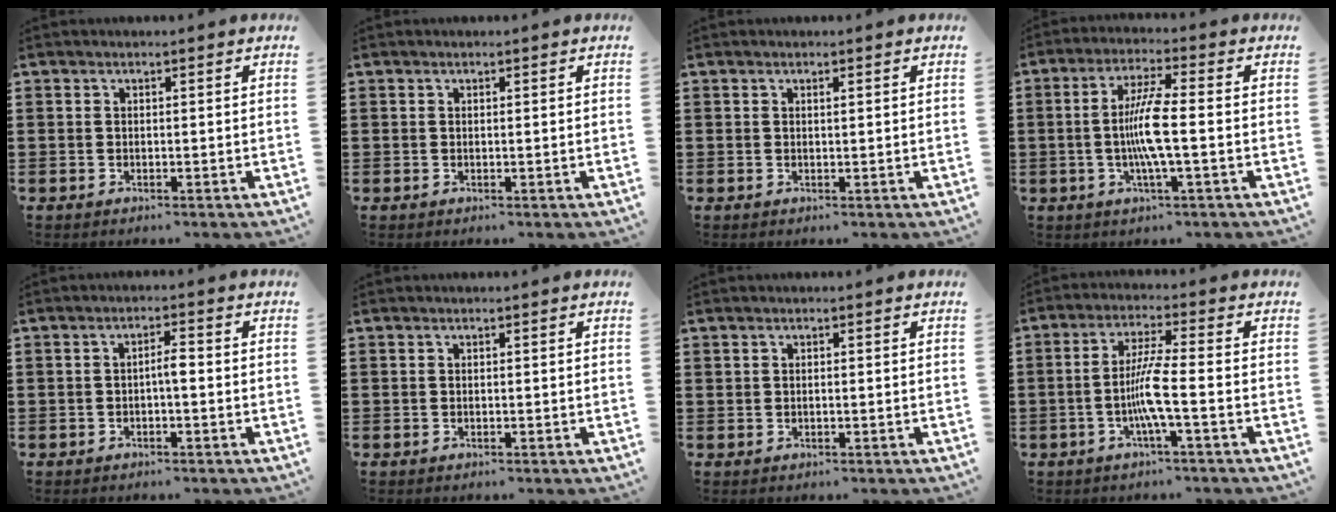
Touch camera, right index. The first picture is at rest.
{"total": 0.0}
{"total": 0.5, "force": [0.2, 0.1, 0.5], "torque": [-0.010, 0.000, 0.005]}
{"total": 7.0, "force": [-0.9, 0.5, 7.0], "torque": [-0.145, -0.010, -0.026]}
{"total": 2.3, "force": [-0.5, 0.4, 2.3], "torque": [-0.042, 0.003, -0.011]}
{"total": 0.0}
{"total": 0.0}
{"total": 6.2, "force": [-1.6, -0.1, 6.0], "torque": [-0.126, -0.013, -0.039]}